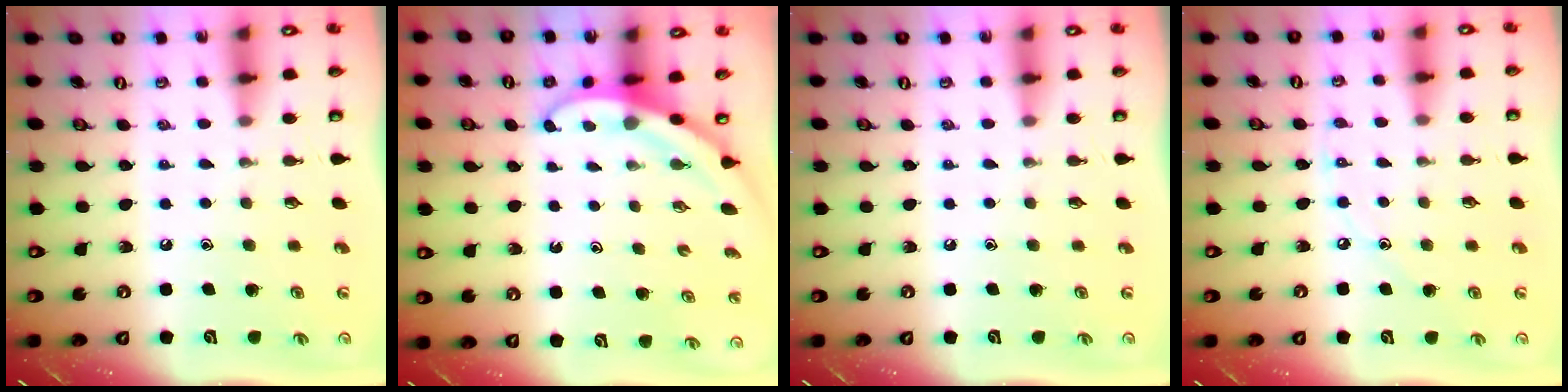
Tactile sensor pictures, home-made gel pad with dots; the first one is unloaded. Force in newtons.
{"total": 3.2, "press": 3.2, "slide": 0.1}
{"total": 0.0}
{"total": 4.9, "press": 4.9, "slide": 0.2}